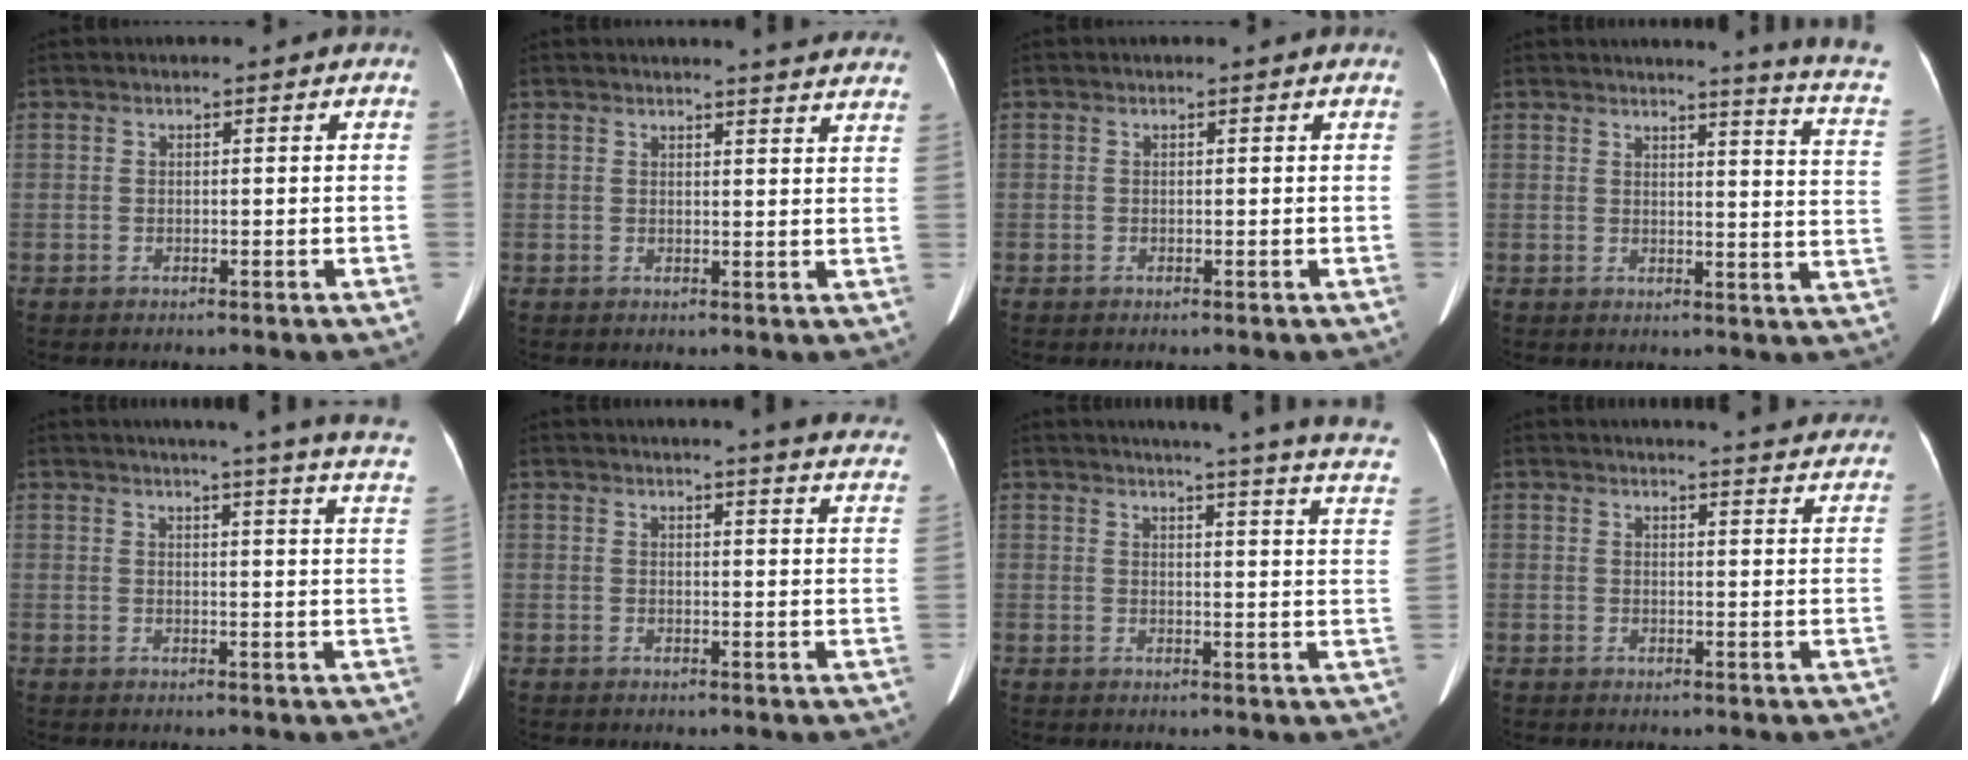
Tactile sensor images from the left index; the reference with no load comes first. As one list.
[{"total": 10.4, "force": [10.0, 0.3, 2.8], "torque": [-0.021, -0.032, 0.089]}, {"total": 0.0}, {"total": 10.6, "force": [9.2, -1.9, 4.7], "torque": [-0.059, -0.078, 0.081]}, {"total": 22.1, "force": [19.6, -0.5, 10.2], "torque": [-0.136, -0.064, 0.215]}, {"total": 16.6, "force": [15.9, 0.7, 5.0], "torque": [-0.049, -0.074, 0.156]}, {"total": 20.3, "force": [17.2, -0.1, 10.7], "torque": [-0.137, -0.055, 0.185]}, {"total": 16.9, "force": [16.4, 1.3, 3.9], "torque": [-0.034, -0.046, 0.172]}]